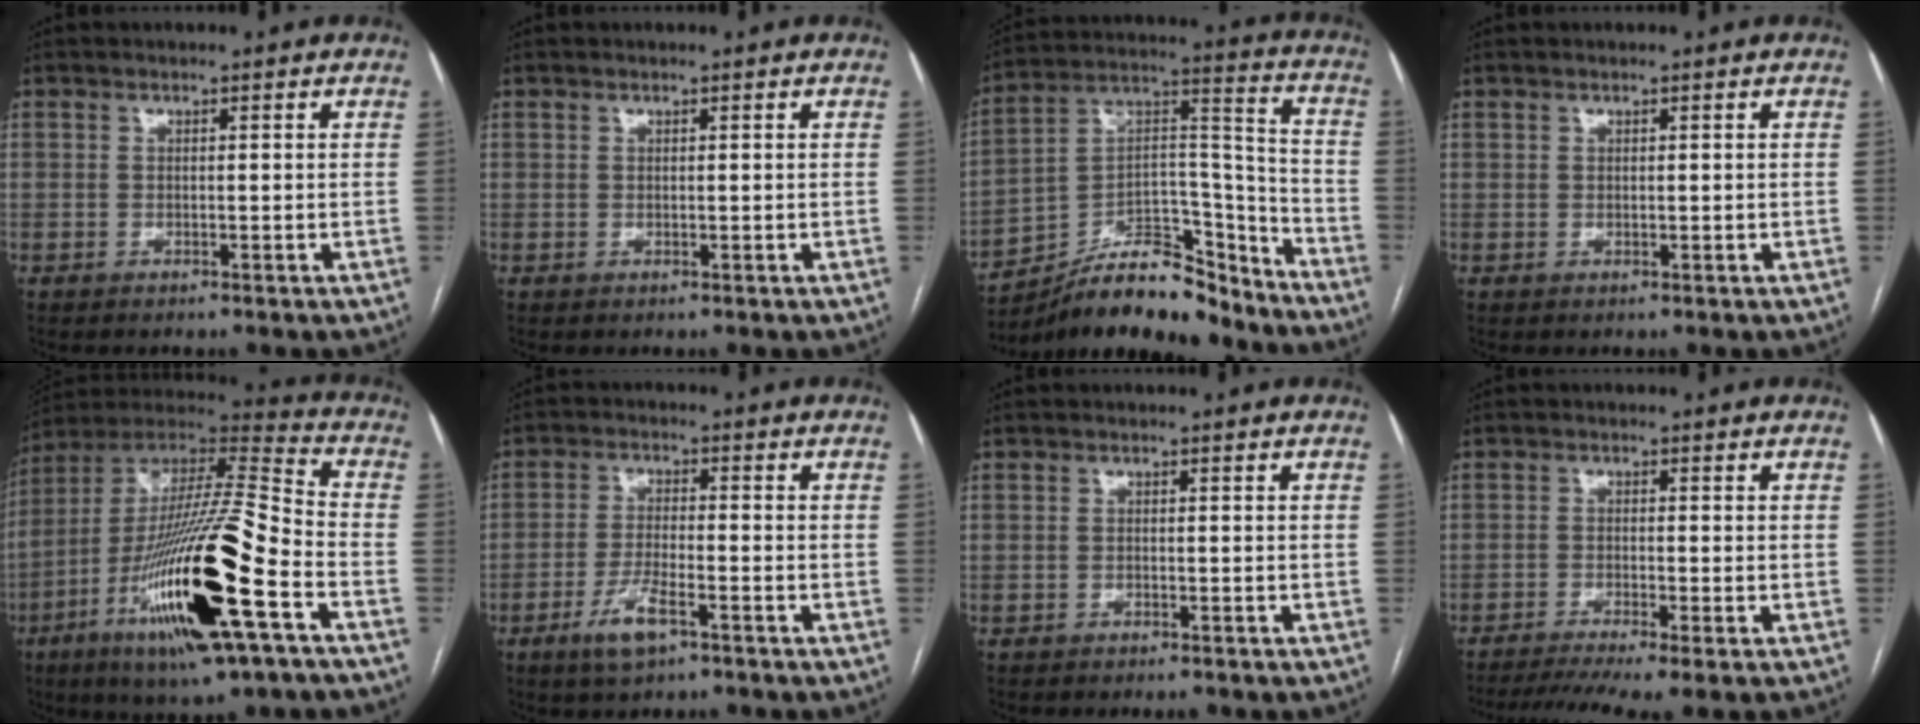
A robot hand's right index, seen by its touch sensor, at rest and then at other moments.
{"total": 0.0}
{"total": 19.1, "force": [-16.2, 5.6, 8.3], "torque": [-0.151, 0.044, -0.271]}
{"total": 0.0}
{"total": 26.8, "force": [-9.8, 3.1, 24.7], "torque": [-0.469, -0.041, -0.171]}
{"total": 5.7, "force": [-3.3, 1.3, 4.4], "torque": [-0.092, -0.005, -0.058]}
{"total": 1.1, "force": [-0.9, 0.2, 0.5], "torque": [-0.011, -0.002, -0.010]}
{"total": 7.9, "force": [-6.0, 0.1, 5.2], "torque": [-0.085, -0.011, -0.096]}